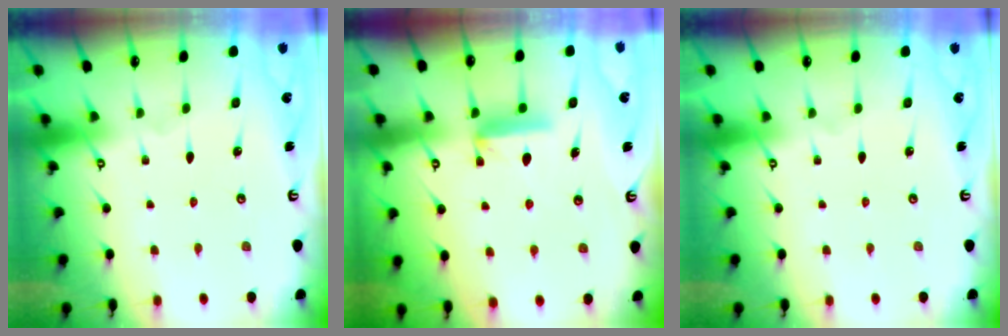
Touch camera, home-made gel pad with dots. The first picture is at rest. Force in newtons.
{"total": 7.5, "press": 7.5, "slide": 0.4}
{"total": 0.0}